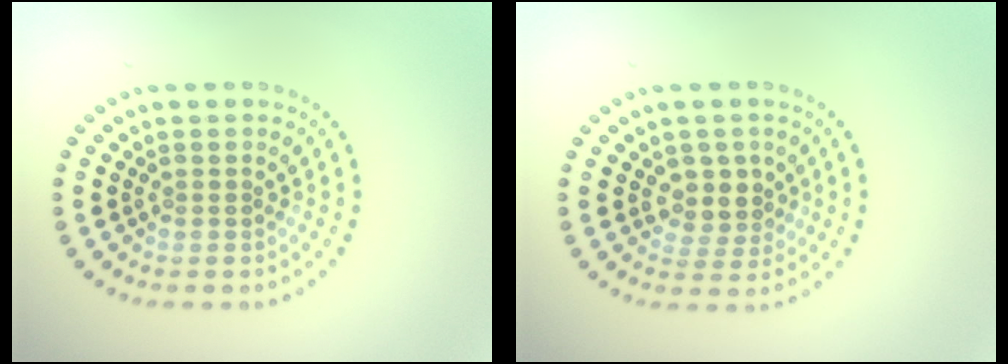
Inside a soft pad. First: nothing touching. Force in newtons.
{"total": 2.8, "press": 2.4, "slide": 1.6}